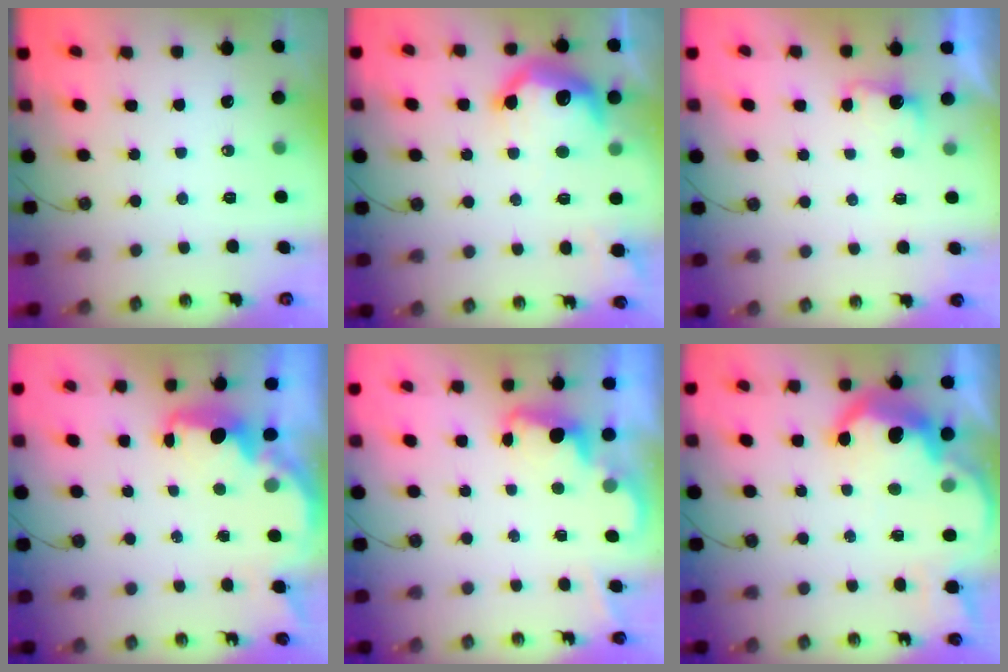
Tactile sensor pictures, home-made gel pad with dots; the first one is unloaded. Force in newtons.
{"total": 13.6, "press": 13.6, "slide": 0.9}
{"total": 2.7, "press": 2.5, "slide": 0.9}
{"total": 3.9, "press": 3.9, "slide": 0.6}
{"total": 2.4, "press": 2.4, "slide": 0.5}
{"total": 14.8, "press": 14.8, "slide": 1.0}